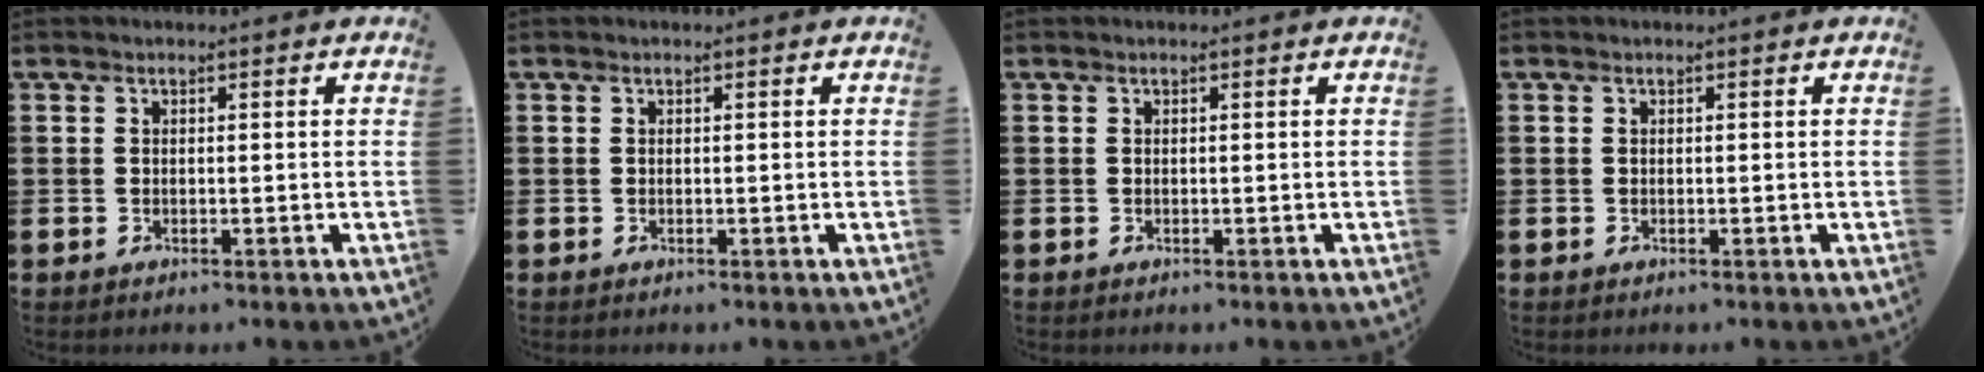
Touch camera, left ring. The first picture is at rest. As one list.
[{"total": 0.0}, {"total": 0.0}, {"total": 0.0}]